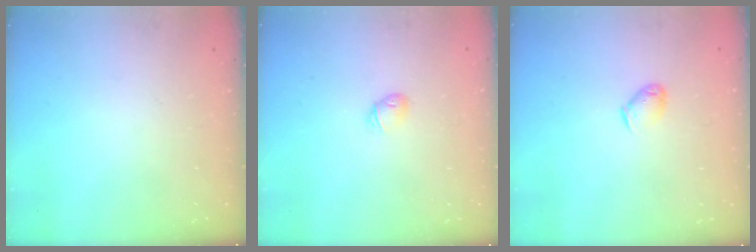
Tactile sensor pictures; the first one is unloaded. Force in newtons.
{"total": 4.7, "press": 4.5, "slide": 1.3}
{"total": 3.7, "press": 3.7, "slide": 0.6}